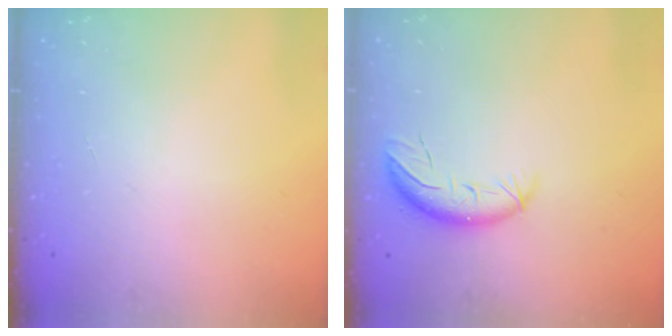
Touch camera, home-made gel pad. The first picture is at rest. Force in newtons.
{"total": 9.6, "press": 9.3, "slide": 2.5}